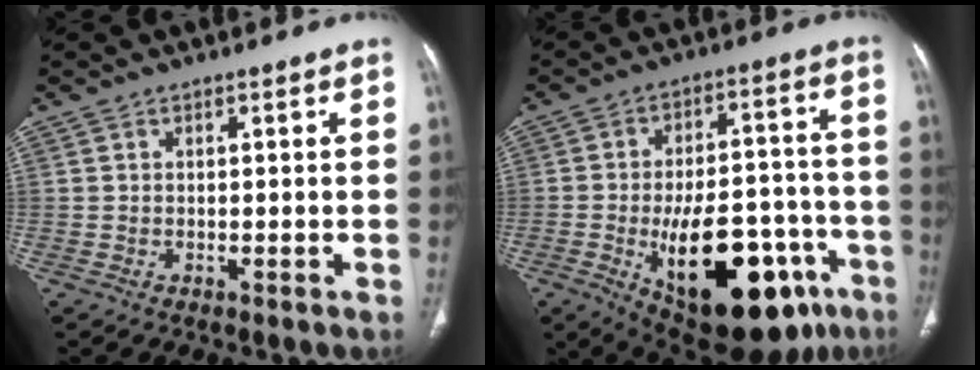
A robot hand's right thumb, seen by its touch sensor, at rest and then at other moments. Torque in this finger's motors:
{"motor_torque": [2.50, 2.50, 2.19, -0.58, 0.57]}